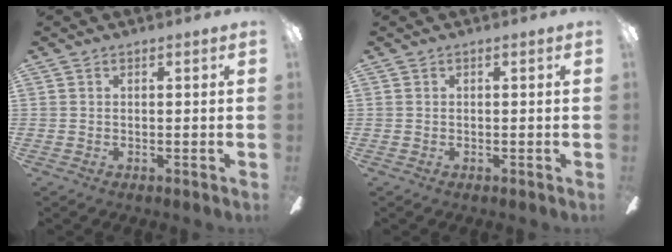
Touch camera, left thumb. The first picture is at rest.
{"total": 0.0}